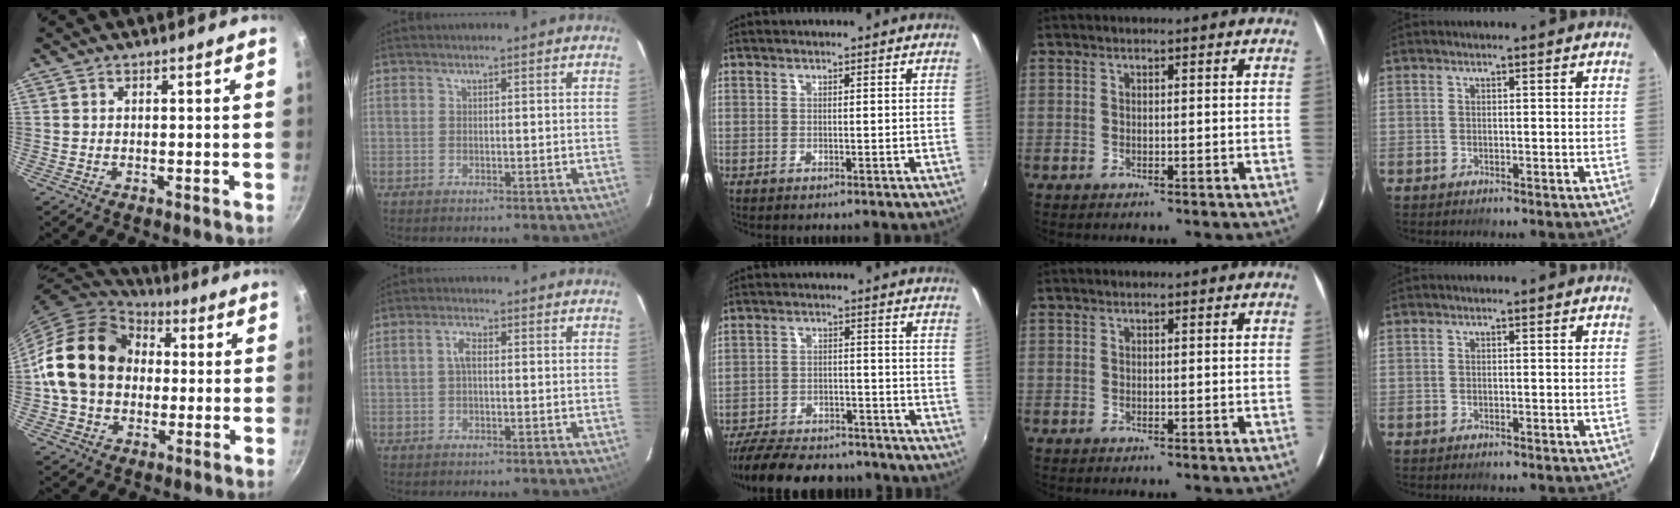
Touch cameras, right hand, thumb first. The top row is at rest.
{"thumb": {"total": 19.1, "force": [1.6, 15.0, 11.6], "torque": [-0.190, 0.035, 0.022]}, "index": {"total": 2.2, "force": [0.0, 1.0, 2.0], "torque": [-0.043, 0.008, 0.000]}, "middle": {"total": 20.3, "force": [-17.0, 7.2, 8.5], "torque": [-0.187, -0.008, -0.242]}}